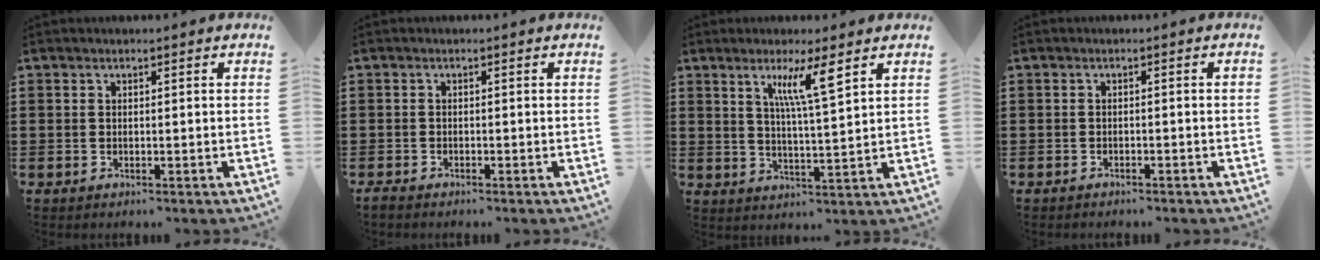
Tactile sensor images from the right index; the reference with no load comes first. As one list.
[{"total": 1.0, "force": [-1.0, 0.2, 0.0], "torque": [-0.003, 0.001, -0.021]}, {"total": 7.0, "force": [3.6, 0.7, 6.0], "torque": [-0.119, 0.001, 0.056]}, {"total": 1.1, "force": [-1.0, 0.0, 0.4], "torque": [-0.008, -0.002, -0.020]}]